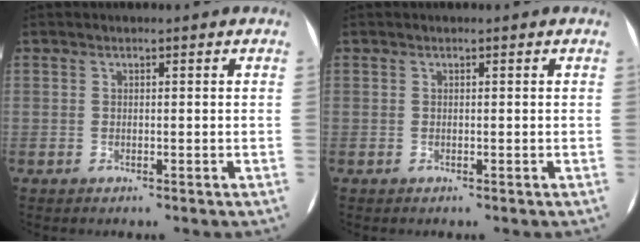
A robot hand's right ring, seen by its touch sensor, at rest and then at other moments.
{"total": 0.0}